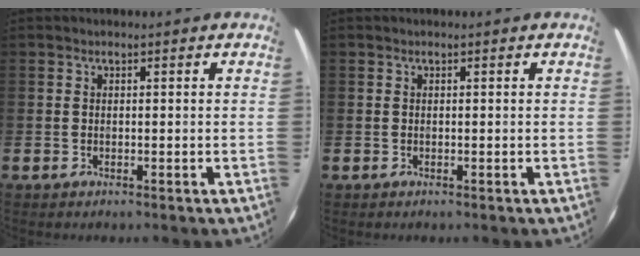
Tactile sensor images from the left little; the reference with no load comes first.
{"total": 0.0}